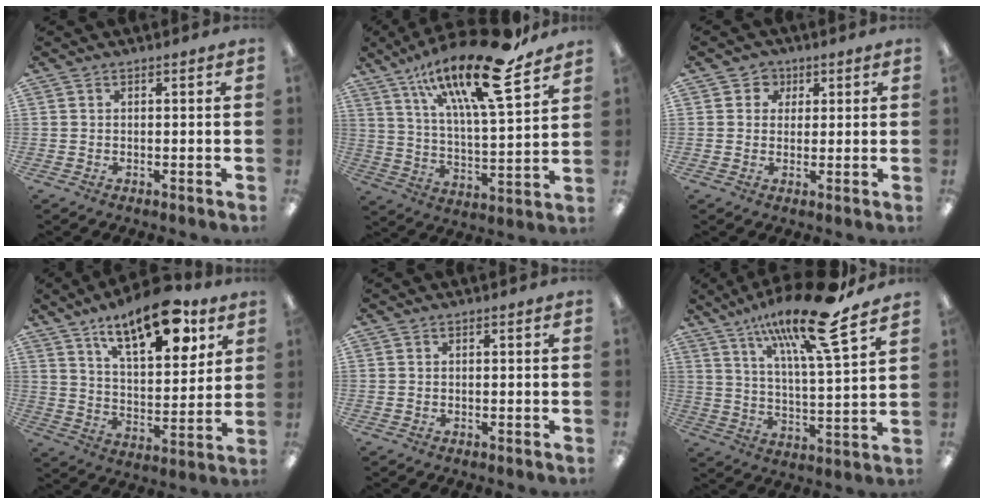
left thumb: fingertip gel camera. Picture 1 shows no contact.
{"total": 23.2, "force": [15.2, 6.1, 16.4], "torque": [-0.273, -0.089, 0.246]}
{"total": 3.4, "force": [1.3, 3.1, 0.5], "torque": [-0.004, 0.004, 0.018]}
{"total": 17.2, "force": [12.1, 6.4, 10.5], "torque": [-0.157, -0.065, 0.199]}
{"total": 0.0}
{"total": 20.2, "force": [13.4, 4.1, 14.5], "torque": [-0.246, -0.067, 0.212]}